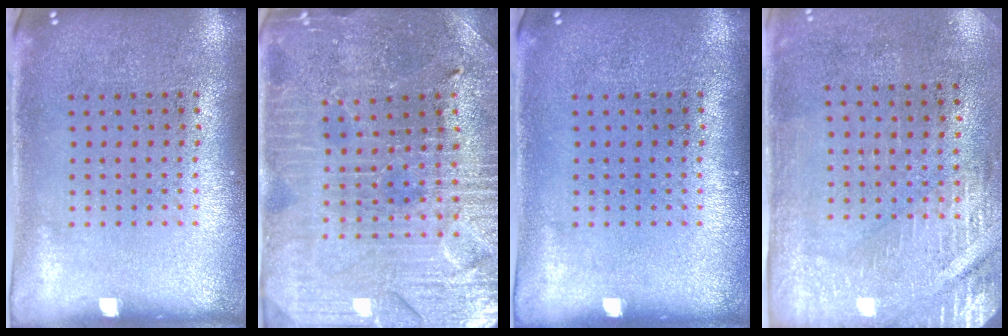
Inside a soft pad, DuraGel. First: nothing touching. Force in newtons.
{"total": 3.4, "press": 3.3, "slide": 0.6}
{"total": 0.0}
{"total": 2.9, "press": 2.5, "slide": 1.4}